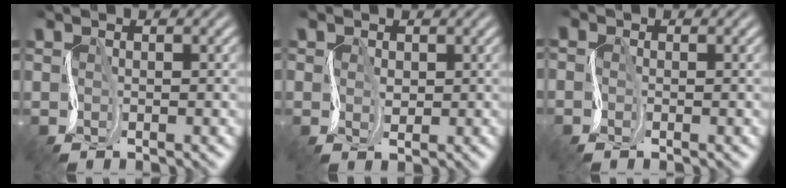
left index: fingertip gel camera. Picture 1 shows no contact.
{"total": 1.7, "force": [0.5, 1.6, 0.4], "torque": [-0.009, 0.009, 0.001]}
{"total": 1.8, "force": [0.0, 1.5, 1.0], "torque": [-0.011, 0.008, -0.021]}